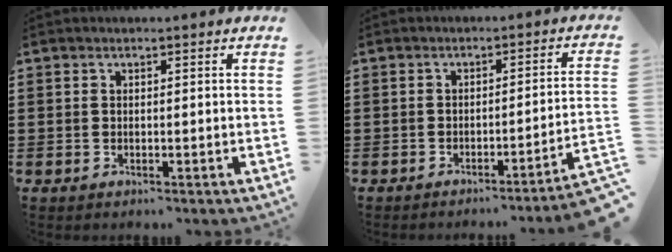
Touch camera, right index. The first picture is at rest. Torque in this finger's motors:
{"motor_torque": [1.07, -1.07, 0.23, 0.05]}